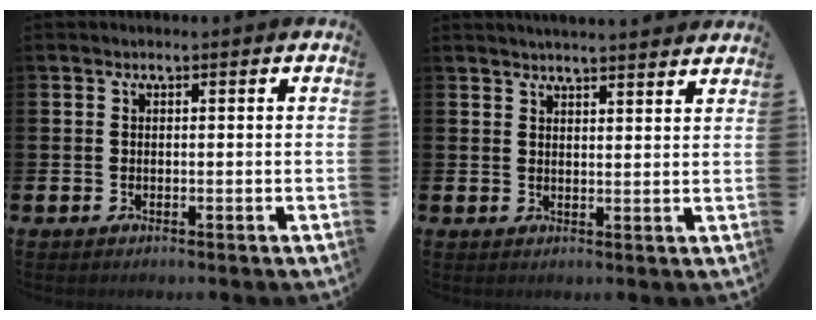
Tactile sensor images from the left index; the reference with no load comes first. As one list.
[{"total": 3.3, "force": [3.3, -0.3, 0.1], "torque": [-0.002, -0.019, 0.060]}]